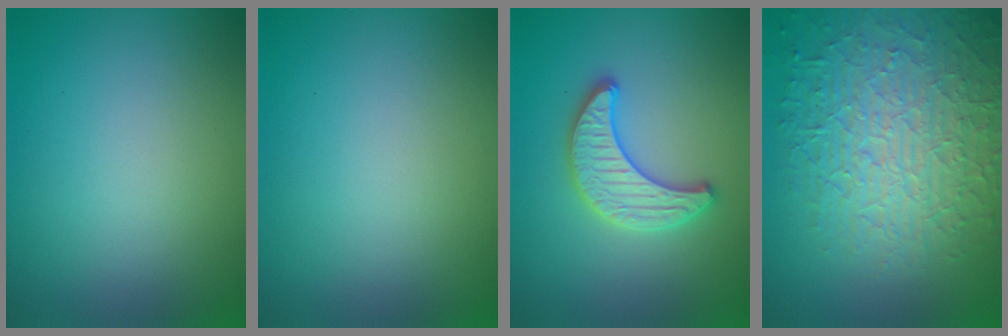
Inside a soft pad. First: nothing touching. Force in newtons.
{"total": 0.0}
{"total": 3.4, "press": 3.4, "slide": 0.1}
{"total": 9.4, "press": 6.3, "slide": 7.0}